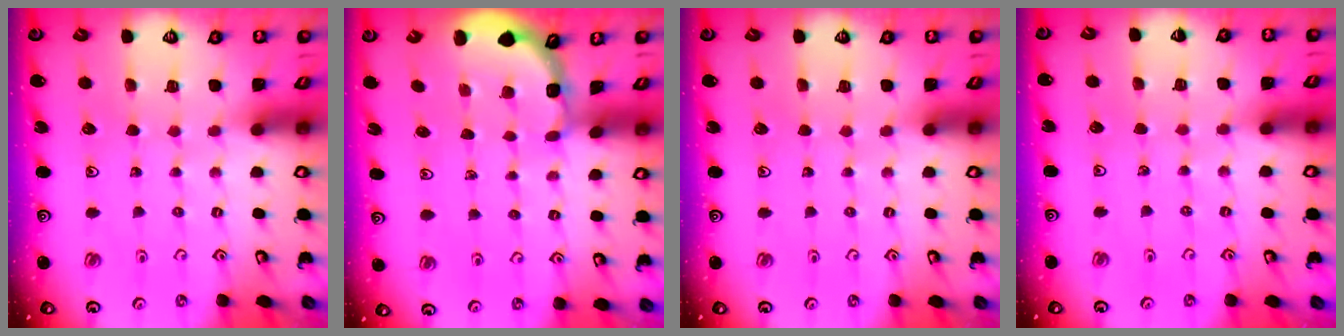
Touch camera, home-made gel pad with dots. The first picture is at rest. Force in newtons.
{"total": 2.1, "press": 2.1, "slide": 0.1}
{"total": 0.0}
{"total": 2.0, "press": 2.0, "slide": 0.3}